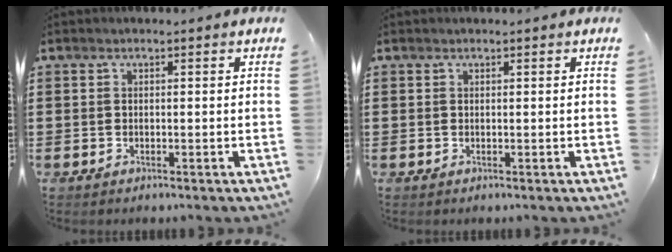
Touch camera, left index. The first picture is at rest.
{"total": 0.0}